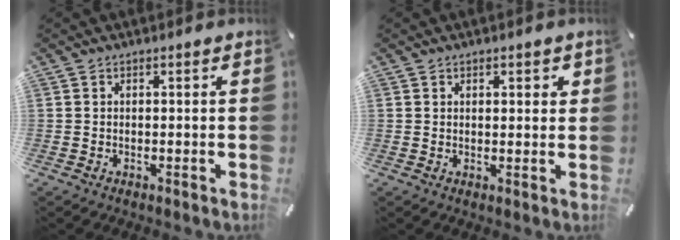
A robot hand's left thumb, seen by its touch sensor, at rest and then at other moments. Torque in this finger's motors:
{"motor_torque": [-0.21, -0.31, -0.07, 0.00, -0.01]}